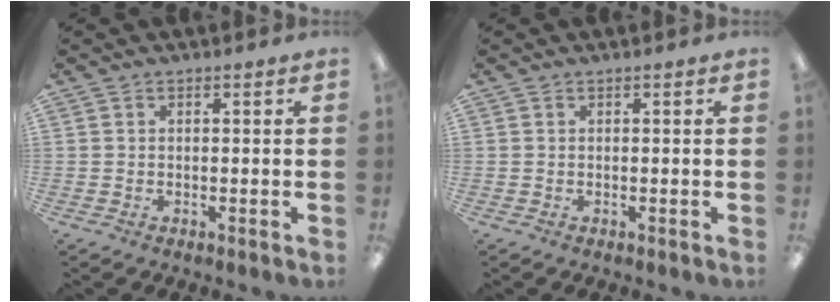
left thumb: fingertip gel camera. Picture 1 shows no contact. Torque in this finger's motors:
{"motor_torque": [-0.05, -0.01, 0.08, -0.01, 0.00]}